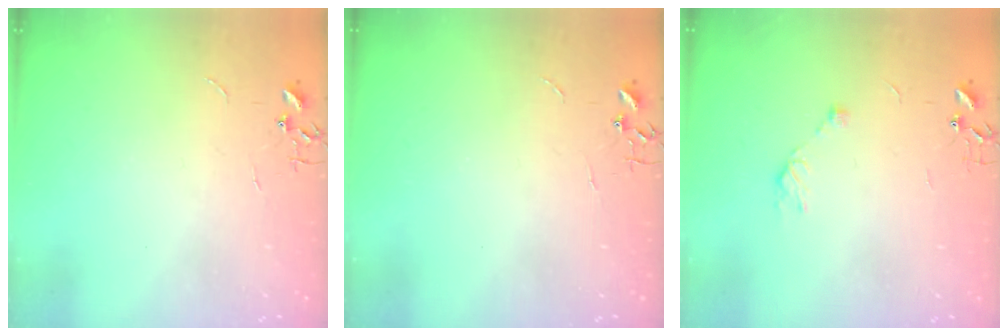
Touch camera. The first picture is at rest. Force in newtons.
{"total": 0.0}
{"total": 5.0, "press": 4.9, "slide": 0.7}